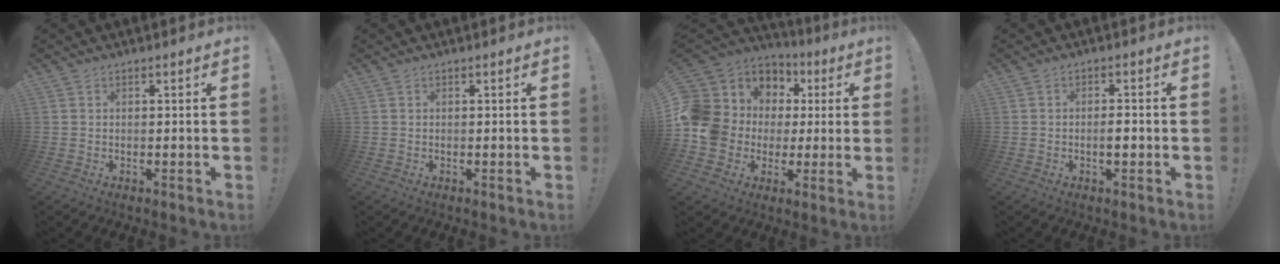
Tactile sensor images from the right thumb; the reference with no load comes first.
{"total": 0.0}
{"total": 12.4, "force": [1.1, 11.3, 5.1], "torque": [-0.095, -0.010, 0.042]}
{"total": 2.9, "force": [-0.8, 0.9, 2.7], "torque": [-0.029, -0.002, -0.018]}